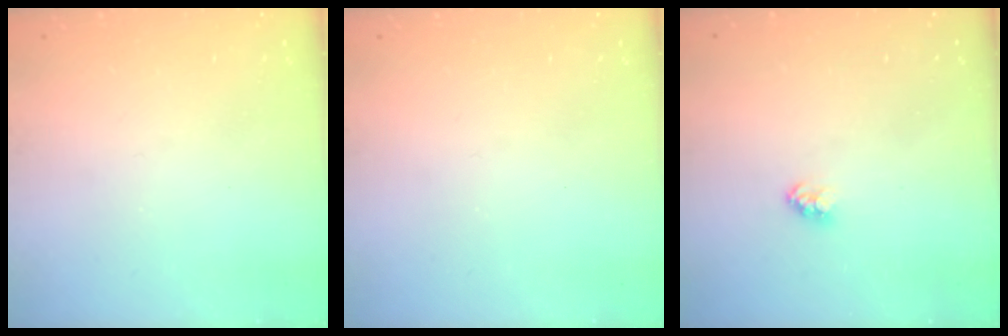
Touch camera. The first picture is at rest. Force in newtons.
{"total": 0.0}
{"total": 2.4, "press": 2.4, "slide": 0.1}